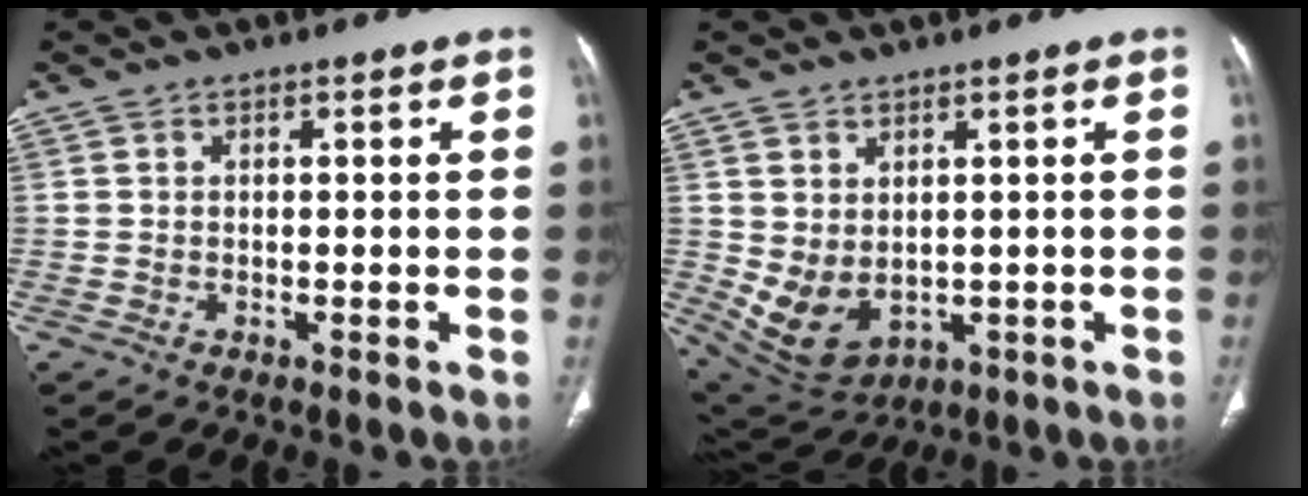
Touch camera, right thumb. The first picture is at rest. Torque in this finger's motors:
{"motor_torque": [-0.39, 0.61, -0.10, 0.17, 0.26]}